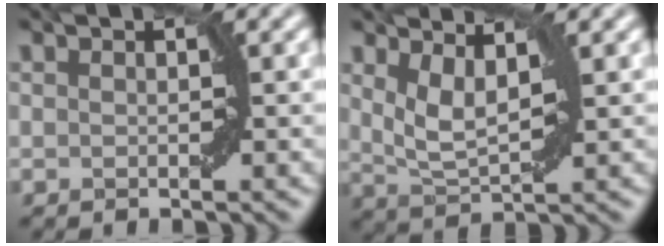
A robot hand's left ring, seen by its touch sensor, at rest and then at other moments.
{"total": 3.2, "force": [1.8, 1.1, 2.5], "torque": [-0.053, -0.007, 0.036]}